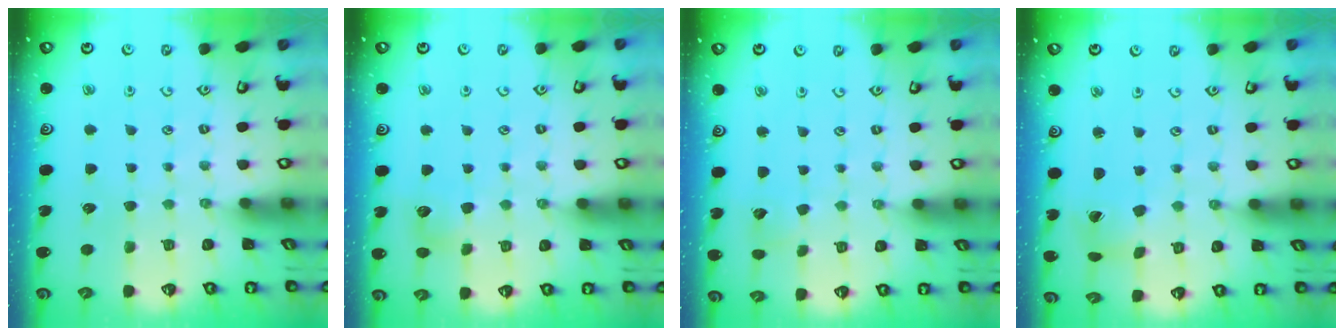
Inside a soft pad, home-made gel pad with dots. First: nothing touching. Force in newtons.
{"total": 7.2, "press": 7.2, "slide": 0.7}
{"total": 4.3, "press": 4.2, "slide": 0.6}
{"total": 2.9, "press": 2.9, "slide": 0.4}